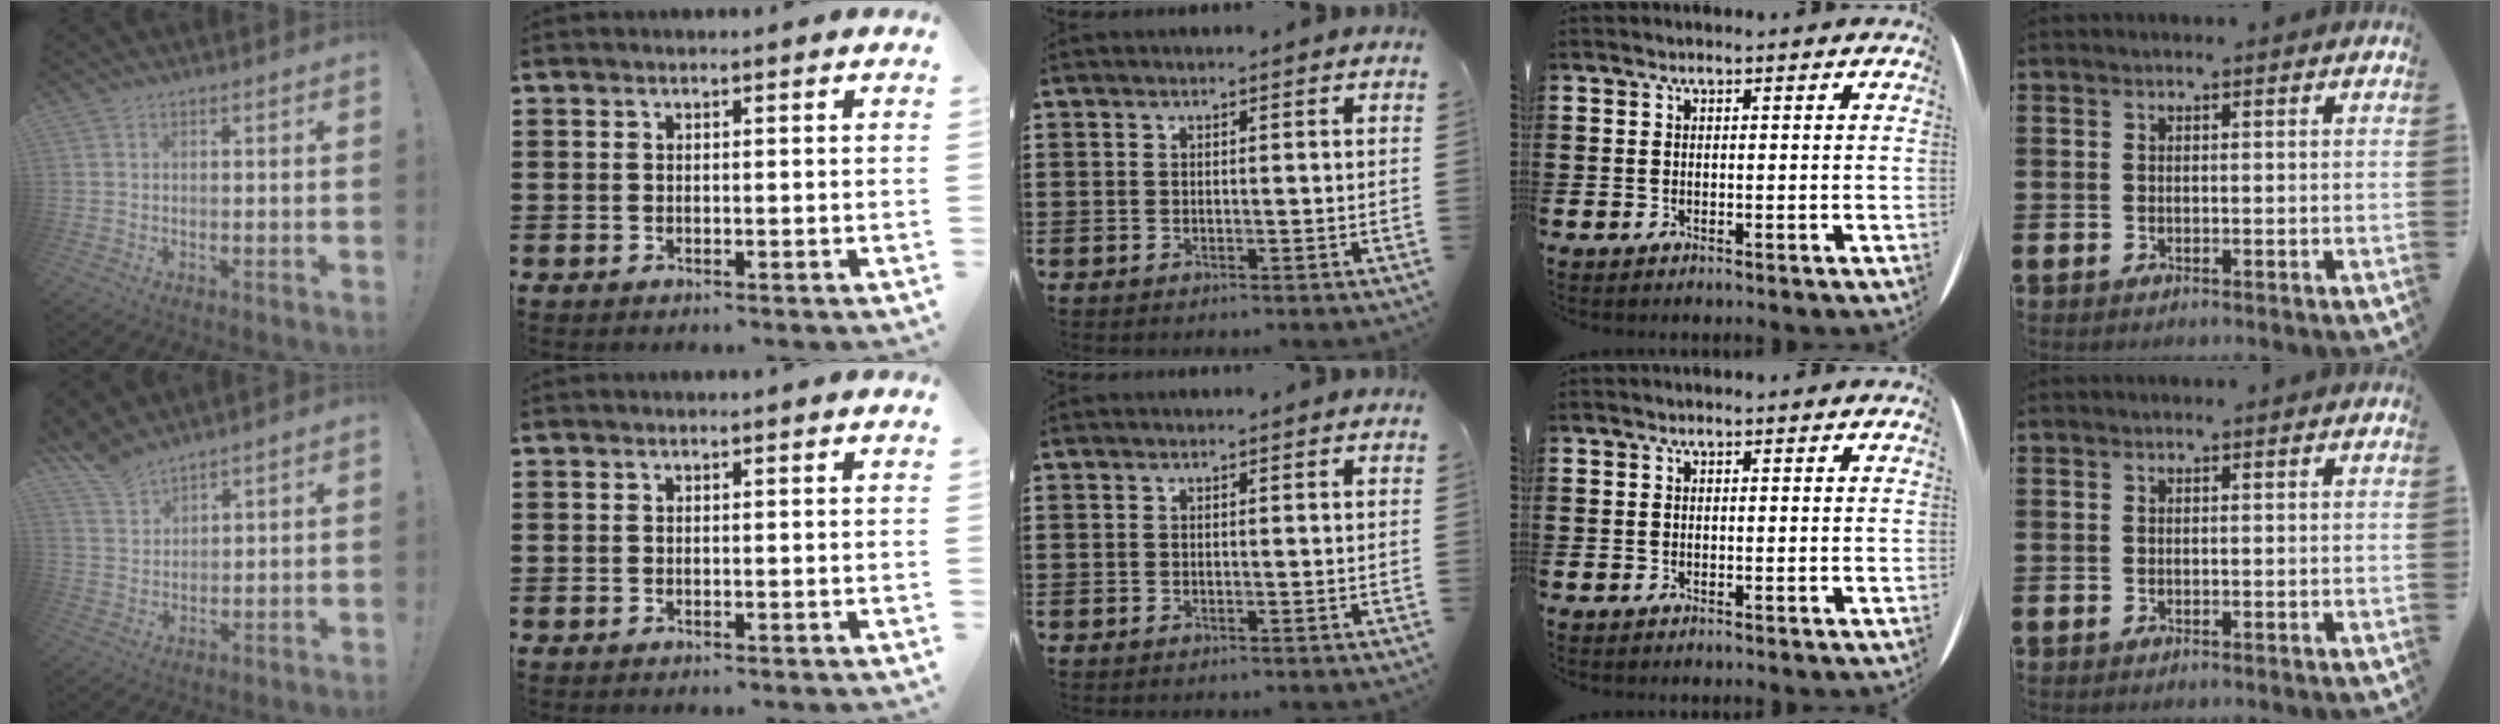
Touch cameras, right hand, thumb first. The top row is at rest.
{"thumb": {"total": 6.7, "force": [6.2, 2.2, 1.5], "torque": [-0.036, -0.040, 0.121]}}